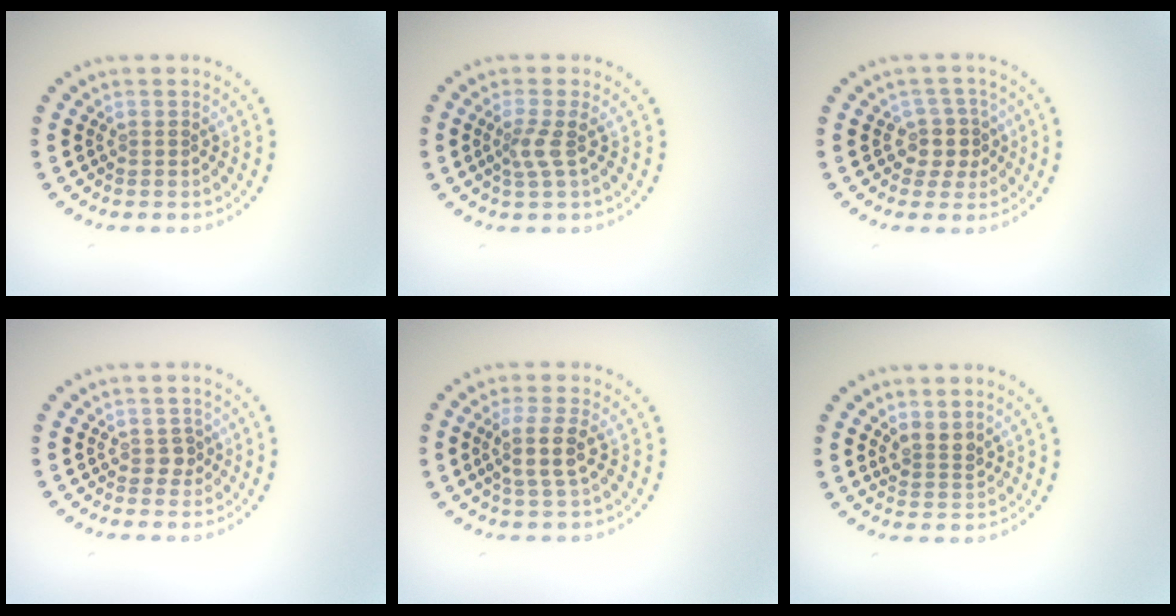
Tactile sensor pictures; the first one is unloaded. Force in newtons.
{"total": 1.9, "press": 1.4, "slide": 1.3}
{"total": 2.6, "press": 2.1, "slide": 1.5}
{"total": 1.2, "press": 1.0, "slide": 0.6}
{"total": 2.9, "press": 2.6, "slide": 1.3}
{"total": 2.1, "press": 1.7, "slide": 1.2}